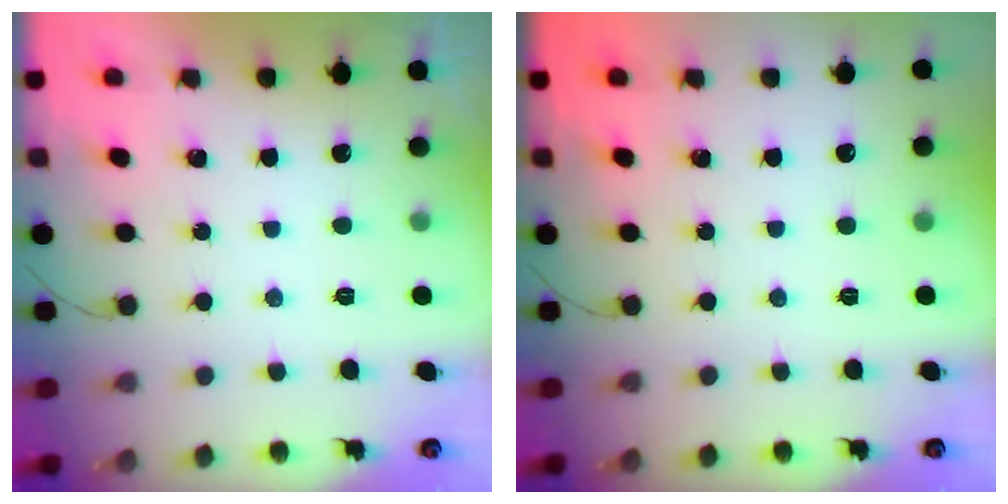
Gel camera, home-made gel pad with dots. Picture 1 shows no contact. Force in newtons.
{"total": 0.0}